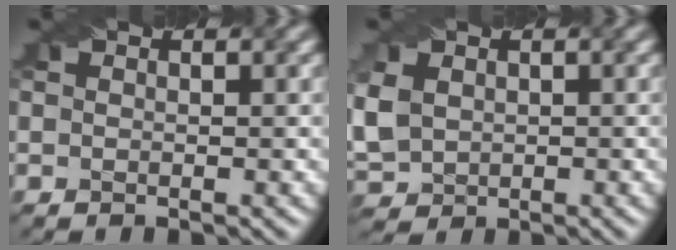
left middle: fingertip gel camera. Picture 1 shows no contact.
{"total": 4.4, "force": [0.7, 3.6, 2.4], "torque": [-0.087, 0.007, 0.020]}